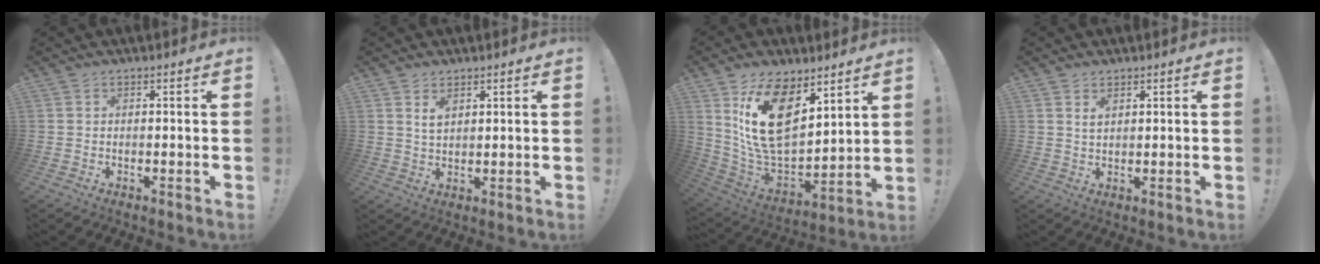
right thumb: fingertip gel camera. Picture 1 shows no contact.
{"total": 3.6, "force": [2.3, 1.9, 1.9], "torque": [-0.021, -0.013, 0.038]}
{"total": 19.2, "force": [8.8, 11.4, 12.7], "torque": [-0.231, -0.059, 0.161]}
{"total": 2.4, "force": [1.6, 1.2, 1.2], "torque": [-0.012, -0.006, 0.026]}